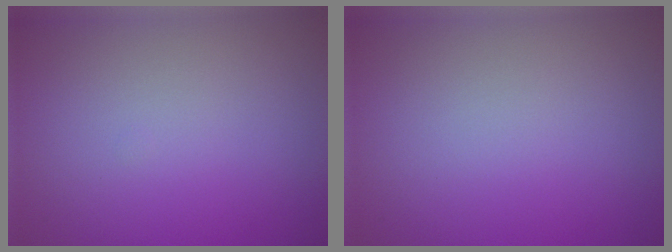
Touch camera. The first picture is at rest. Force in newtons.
{"total": 0.0}